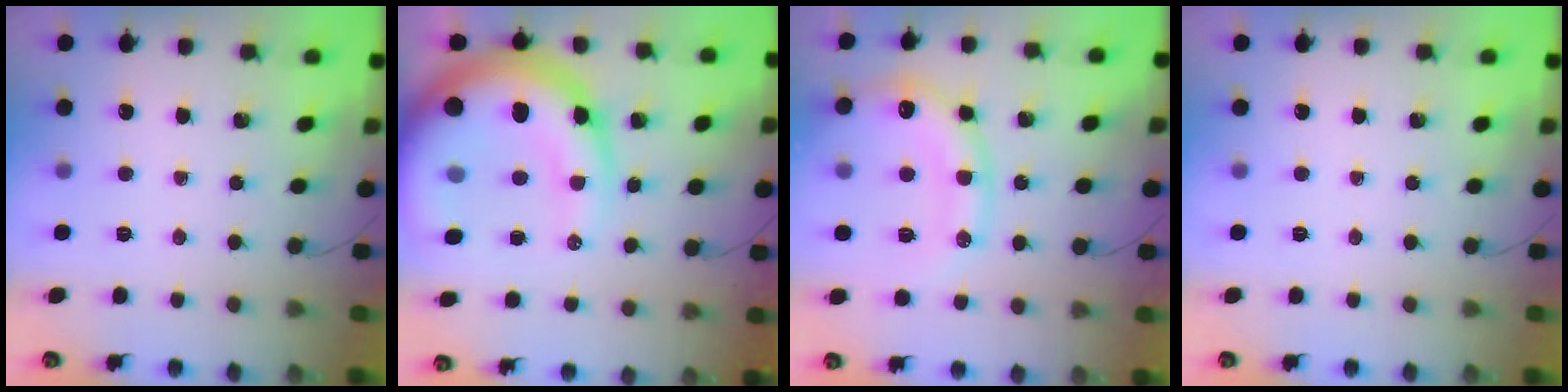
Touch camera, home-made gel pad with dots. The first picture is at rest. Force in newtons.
{"total": 23.7, "press": 23.1, "slide": 5.1}
{"total": 17.7, "press": 17.5, "slide": 2.9}
{"total": 0.0}